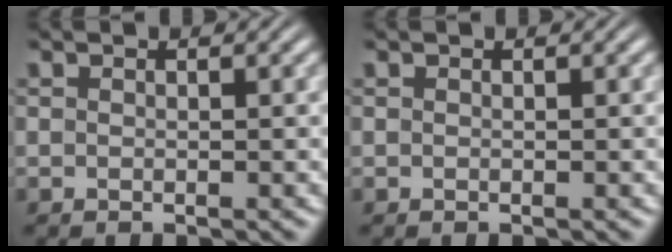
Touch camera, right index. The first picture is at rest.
{"total": 0.0}